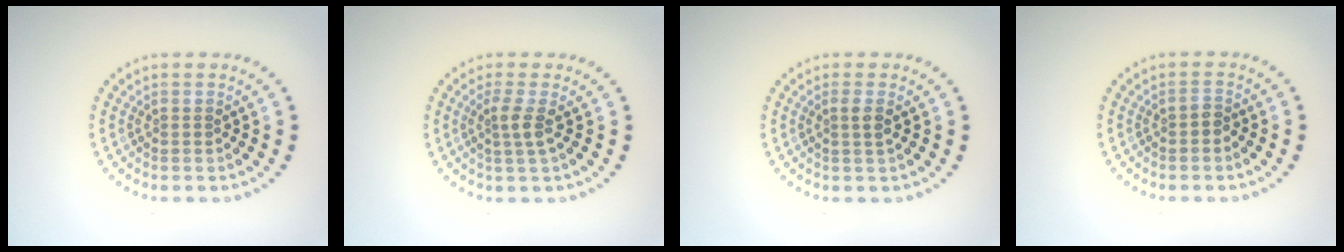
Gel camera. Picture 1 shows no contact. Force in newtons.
{"total": 1.8, "press": 1.3, "slide": 1.3}
{"total": 1.2, "press": 1.0, "slide": 0.8}
{"total": 1.0, "press": 0.9, "slide": 0.4}